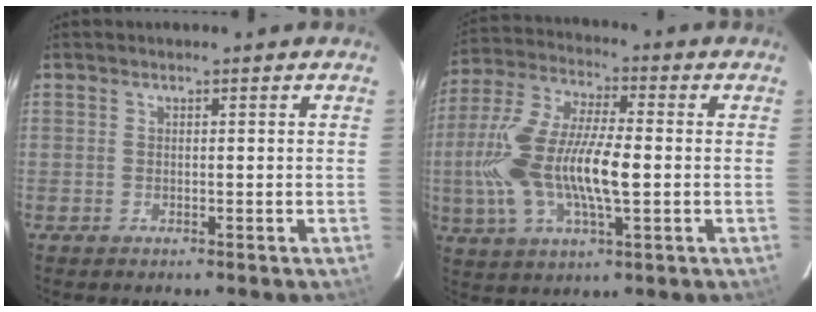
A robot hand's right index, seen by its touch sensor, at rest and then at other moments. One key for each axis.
{"total": 17.5, "fx": -1.9, "fy": 6.4, "fz": 16.2, "tx": -0.337, "ty": 0.002, "tz": -0.037}